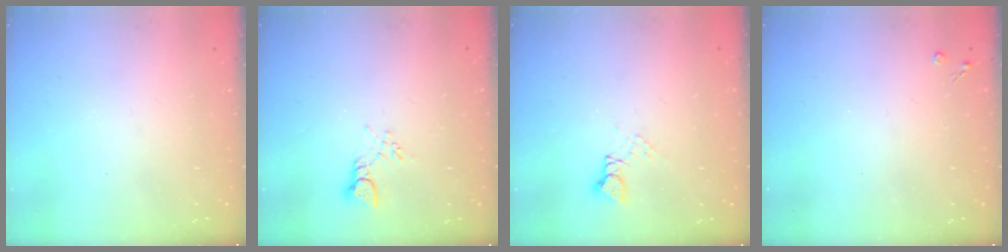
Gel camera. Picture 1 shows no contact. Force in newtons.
{"total": 2.7, "press": 2.7, "slide": 0.4}
{"total": 4.0, "press": 3.9, "slide": 0.5}
{"total": 2.1, "press": 2.1, "slide": 0.4}